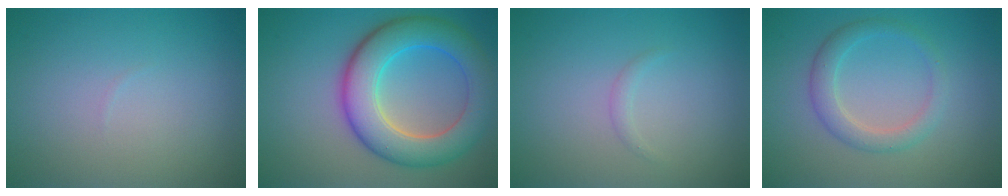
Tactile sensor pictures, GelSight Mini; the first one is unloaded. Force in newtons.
{"total": 8.3, "press": 8.3, "slide": 0.1}
{"total": 0.6, "press": 0.6, "slide": 0.0}
{"total": 2.7, "press": 2.7, "slide": 0.2}